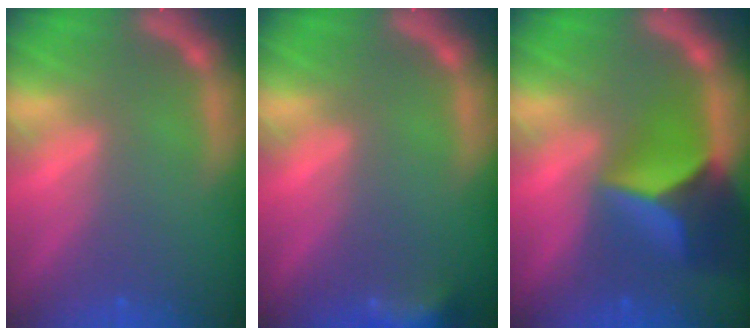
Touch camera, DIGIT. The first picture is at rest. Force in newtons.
{"total": 4.4}
{"total": 8.9}